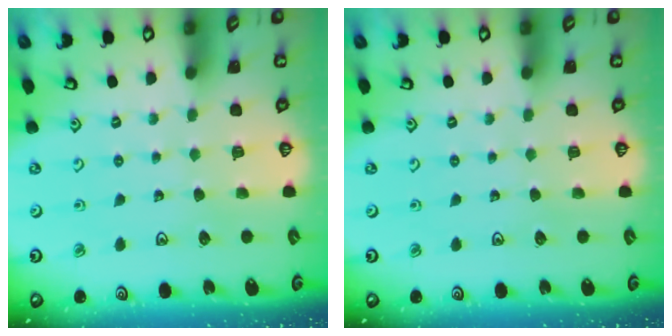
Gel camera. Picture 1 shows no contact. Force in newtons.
{"total": 0.0}